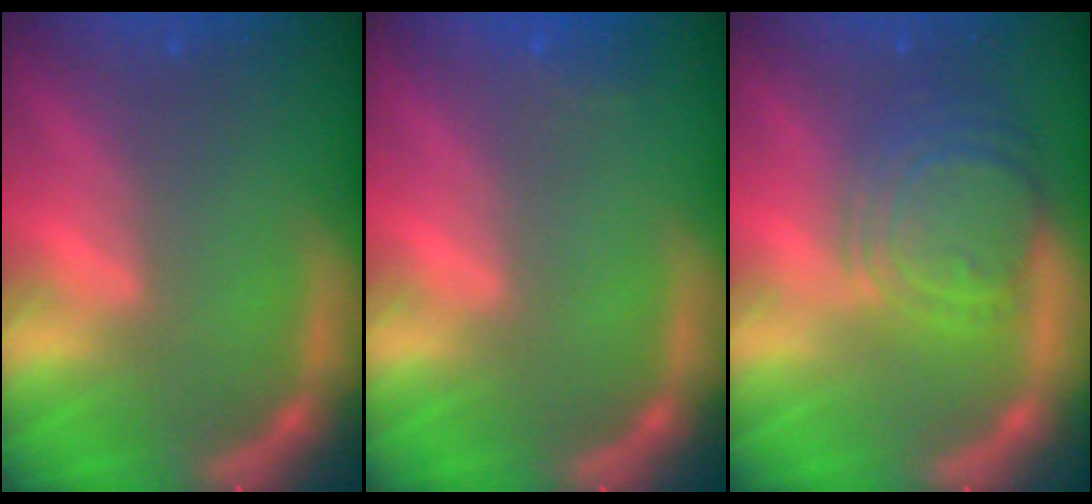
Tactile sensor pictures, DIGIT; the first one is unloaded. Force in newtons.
{"total": 1.4}
{"total": 8.1}